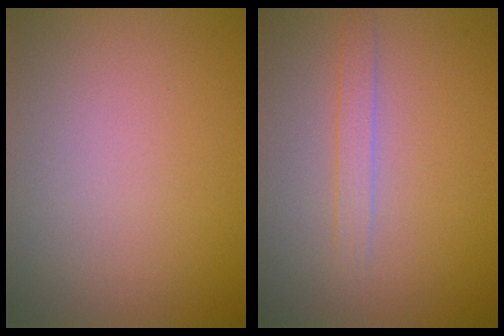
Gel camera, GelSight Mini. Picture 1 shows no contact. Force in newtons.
{"total": 1.5, "press": 1.4, "slide": 0.1}